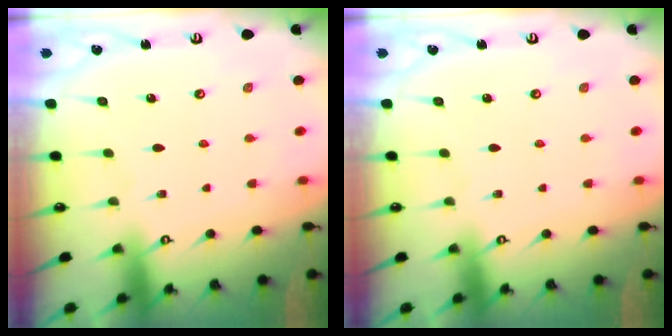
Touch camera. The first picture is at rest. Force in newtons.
{"total": 0.0}